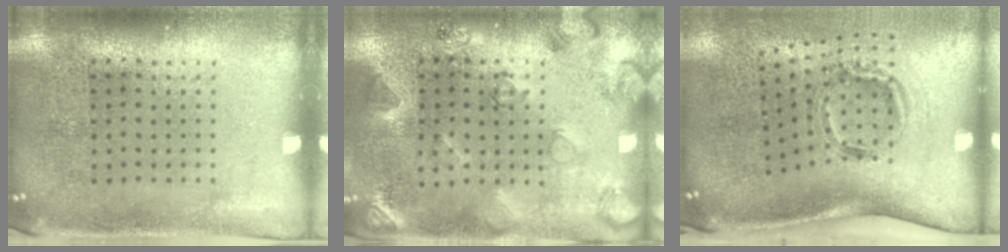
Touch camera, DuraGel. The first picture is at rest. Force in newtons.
{"total": 2.1, "press": 2.0, "slide": 0.8}
{"total": 1.9, "press": 1.3, "slide": 1.5}